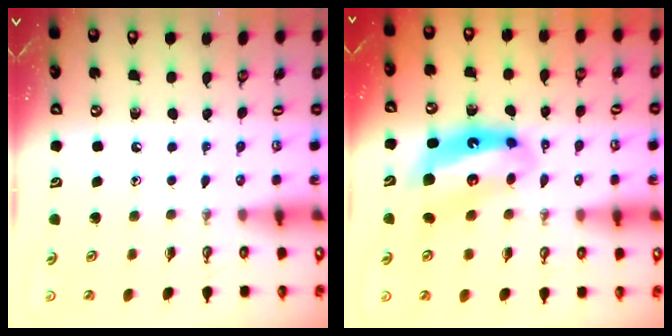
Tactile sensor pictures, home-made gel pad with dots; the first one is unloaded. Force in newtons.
{"total": 11.3, "press": 11.2, "slide": 1.0}